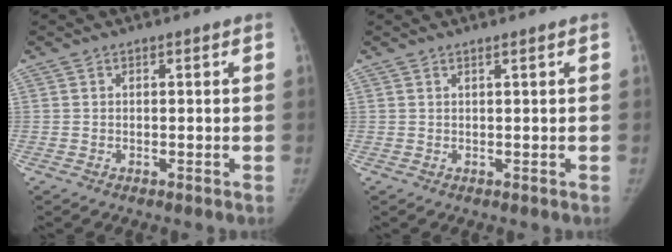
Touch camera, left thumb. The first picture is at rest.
{"total": 0.6, "force": [0.4, -0.2, 0.4], "torque": [-0.017, -0.005, 0.012]}